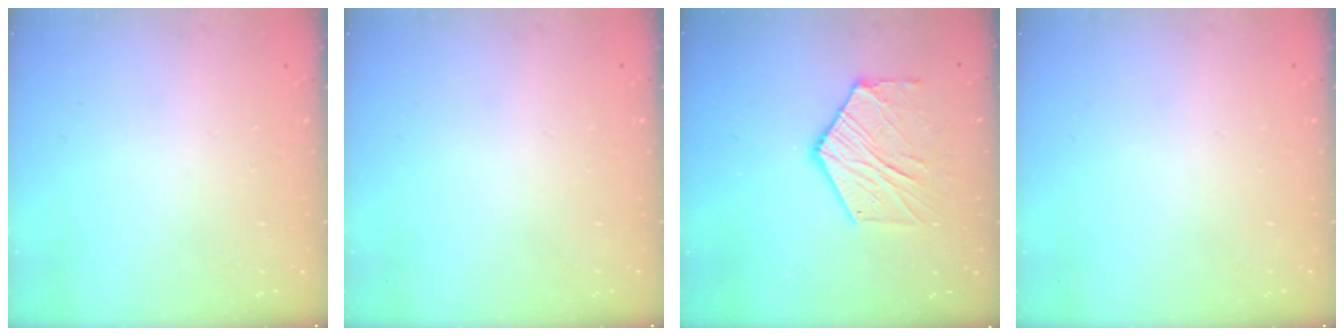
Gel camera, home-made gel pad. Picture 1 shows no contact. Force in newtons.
{"total": 0.0}
{"total": 12.2, "press": 12.1, "slide": 1.1}
{"total": 0.0}